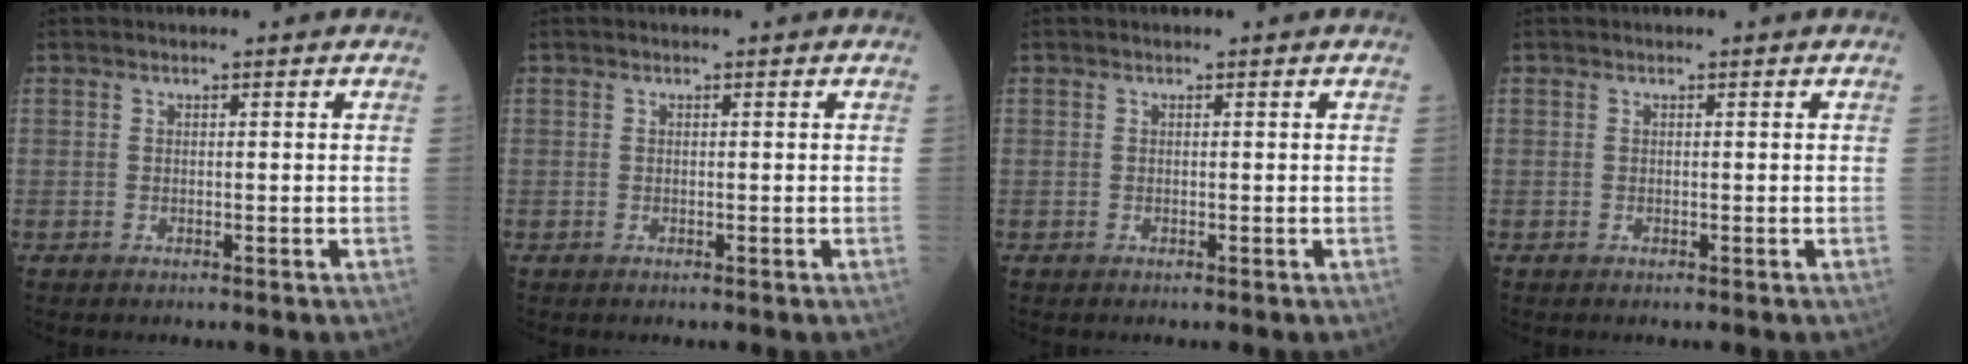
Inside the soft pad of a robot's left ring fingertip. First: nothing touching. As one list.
[{"total": 0.0}, {"total": 0.0}, {"total": 0.0}]